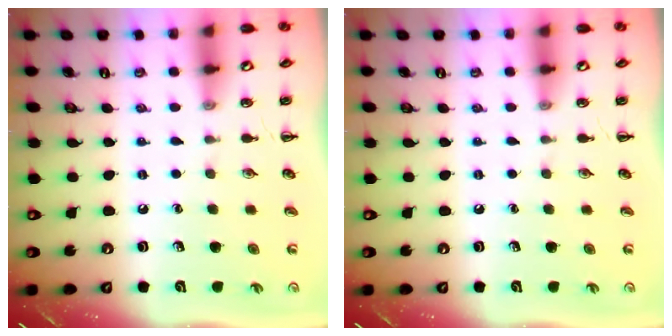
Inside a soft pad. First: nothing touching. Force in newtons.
{"total": 0.0}